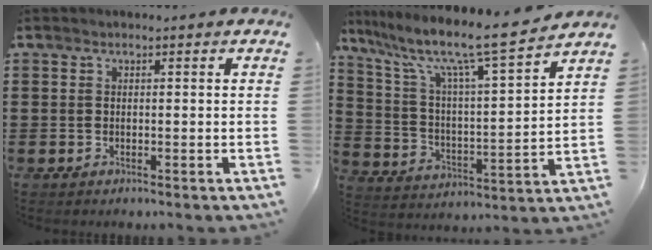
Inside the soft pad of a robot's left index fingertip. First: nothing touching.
{"total": 10.2, "force": [8.3, 0.7, 5.9], "torque": [-0.141, -0.062, 0.130]}